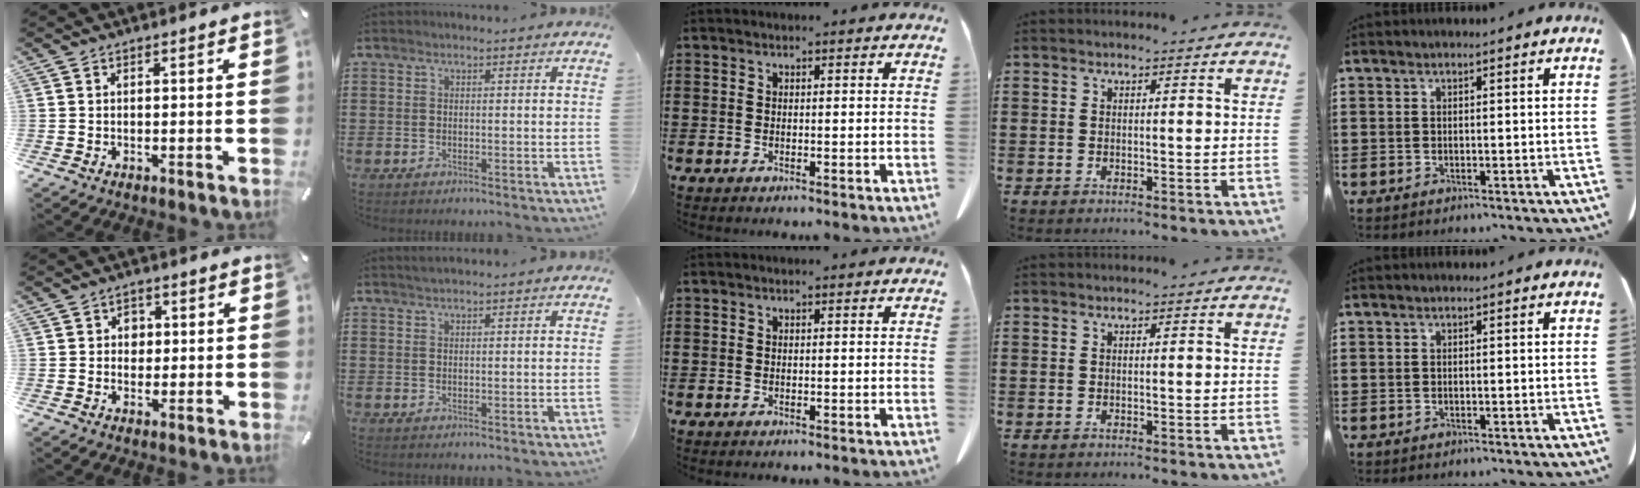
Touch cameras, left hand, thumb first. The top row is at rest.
{"thumb": {"total": 4.1, "force": [0.3, 3.8, 1.5], "torque": [-0.013, -0.002, -0.001]}, "index": {"total": 0.9, "force": [0.8, 0.0, 0.3], "torque": [-0.008, 0.000, 0.015]}}